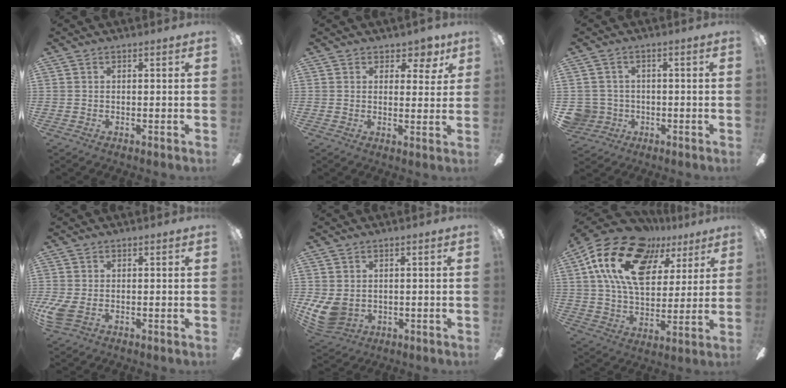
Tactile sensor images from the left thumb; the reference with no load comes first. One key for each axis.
{"total": 4.3, "fx": 2.8, "fy": 2.9, "fz": 1.6, "tx": -0.002, "ty": -0.017, "tz": 0.044}
{"total": 5.4, "fx": -0.7, "fy": 5.3, "fz": 0.7, "tx": -0.031, "ty": 0.009, "tz": -0.011}
{"total": 5.1, "fx": -1.1, "fy": 3.3, "fz": 3.8, "tx": -0.079, "ty": -0.002, "tz": -0.022}
{"total": 7.9, "fx": -0.2, "fy": 6.2, "fz": 4.9, "tx": -0.110, "ty": -0.001, "tz": 0.003}
{"total": 21.4, "fx": 11.2, "fy": 12.4, "fz": 13.4, "tx": -0.246, "ty": -0.039, "tz": 0.199}